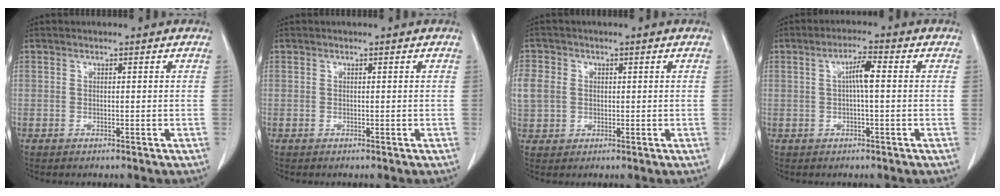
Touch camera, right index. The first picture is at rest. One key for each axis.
{"total": 0.0}
{"total": 7.8, "fx": 1.0, "fy": 6.9, "fz": 3.6, "tx": -0.119, "ty": 0.016, "tz": 0.026}
{"total": 3.8, "fx": 0.4, "fy": 0.3, "fz": 3.7, "tx": -0.067, "ty": 0.009, "tz": 0.005}